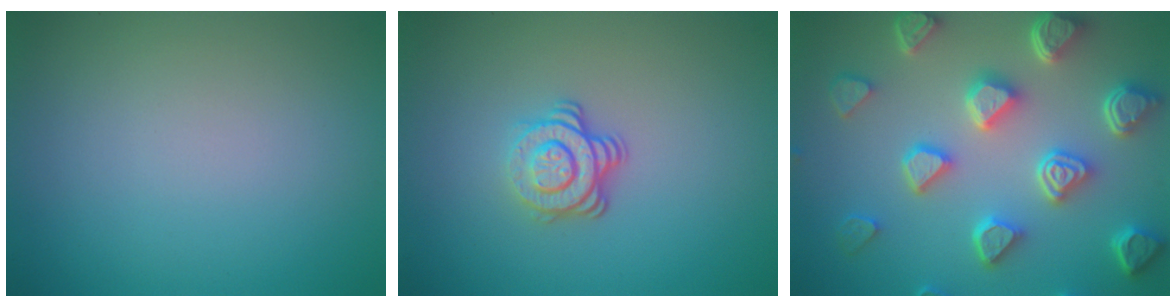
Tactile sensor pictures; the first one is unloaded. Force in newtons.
{"total": 3.5, "press": 2.6, "slide": 2.4}
{"total": 7.3, "press": 6.0, "slide": 4.2}